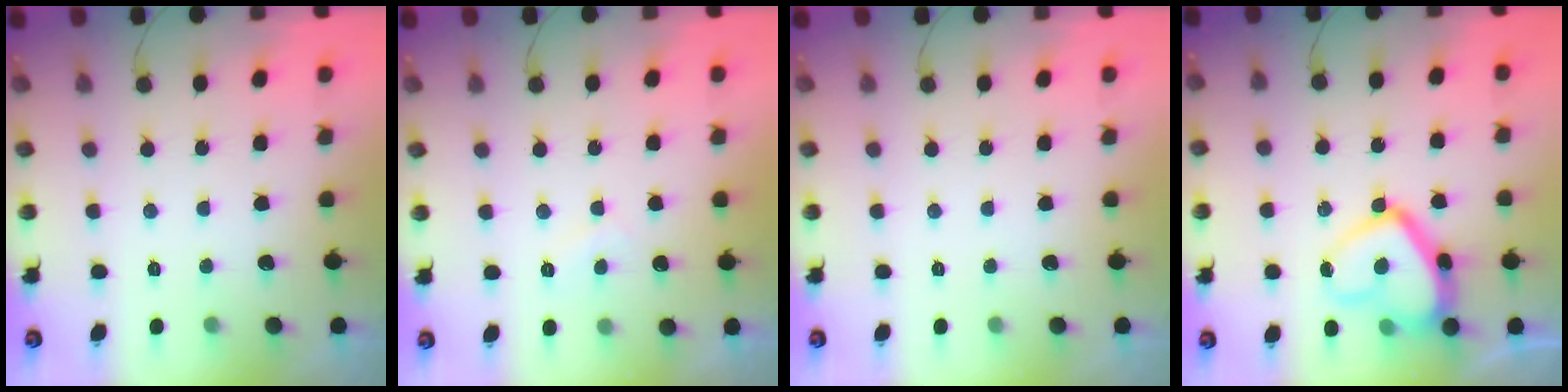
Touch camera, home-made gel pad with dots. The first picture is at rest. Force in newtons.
{"total": 2.0, "press": 1.9, "slide": 0.4}
{"total": 0.0}
{"total": 13.8, "press": 13.7, "slide": 1.5}